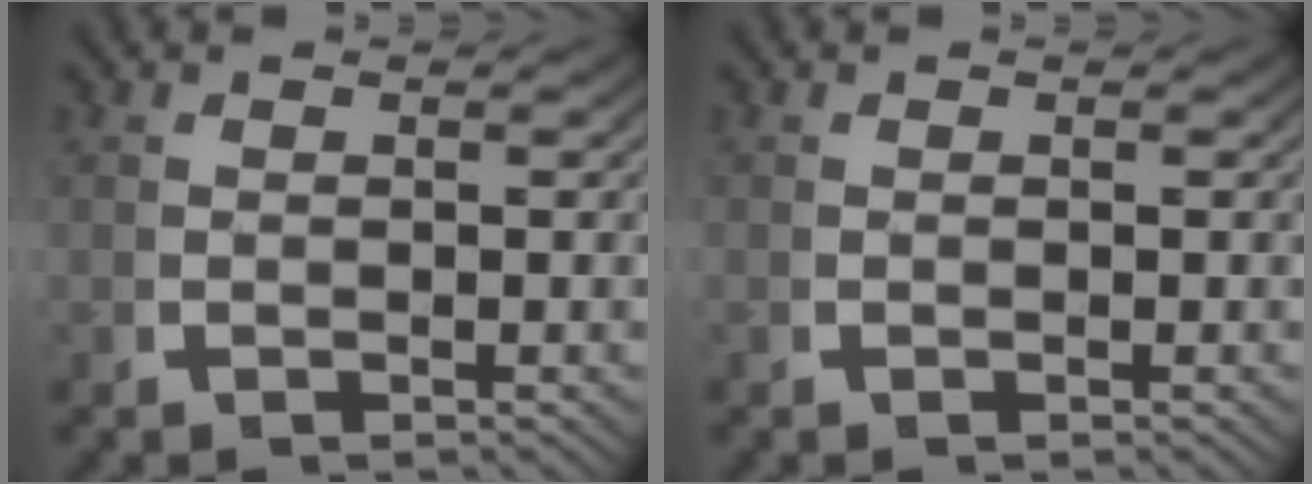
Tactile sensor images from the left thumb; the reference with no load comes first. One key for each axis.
{"total": 0.0}